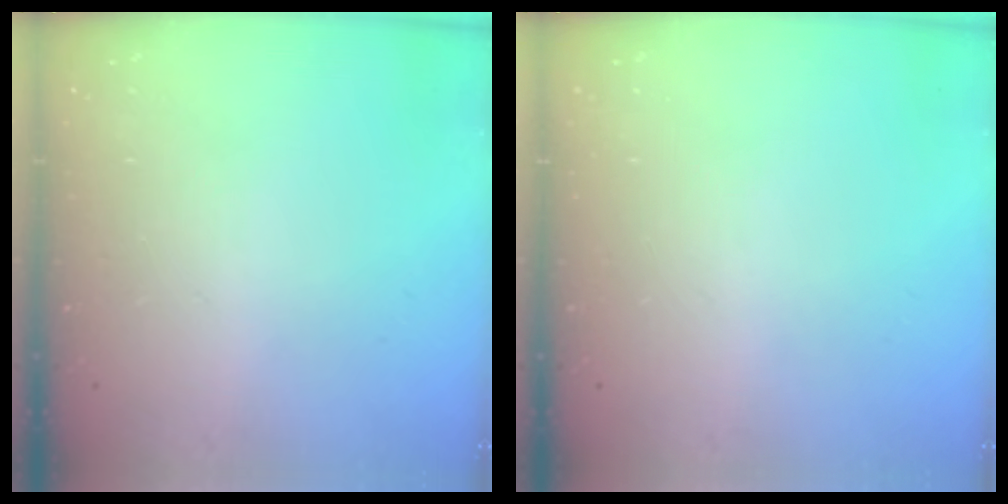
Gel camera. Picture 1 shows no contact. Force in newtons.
{"total": 0.0}